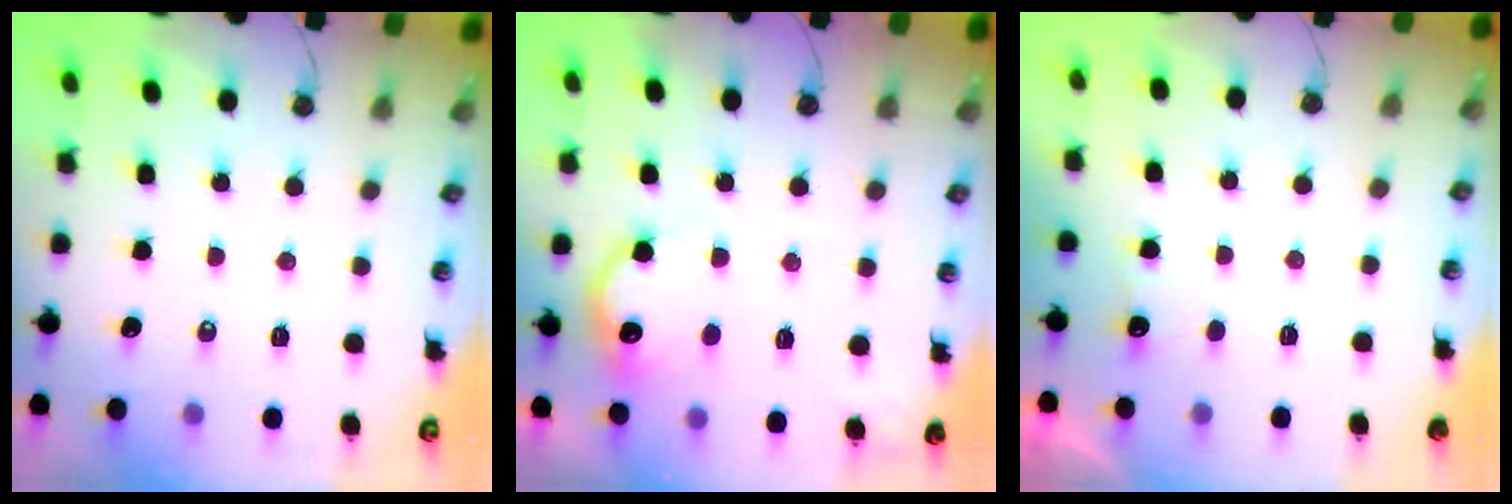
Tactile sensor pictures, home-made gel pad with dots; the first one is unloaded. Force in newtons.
{"total": 13.7, "press": 13.7, "slide": 0.9}
{"total": 1.0, "press": 0.7, "slide": 0.8}